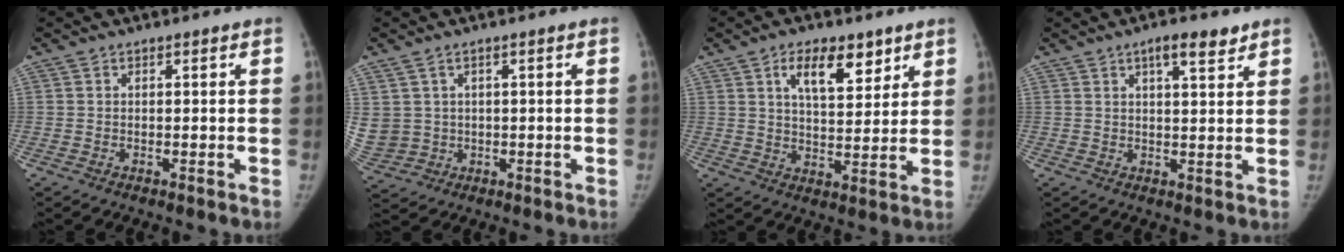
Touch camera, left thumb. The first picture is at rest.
{"total": 7.6, "force": [1.5, 6.5, 3.6], "torque": [-0.086, -0.001, 0.048]}
{"total": 9.9, "force": [5.5, 4.6, 6.8], "torque": [-0.083, -0.031, 0.092]}
{"total": 5.2, "force": [3.3, 1.6, 3.7], "torque": [-0.043, -0.018, 0.049]}